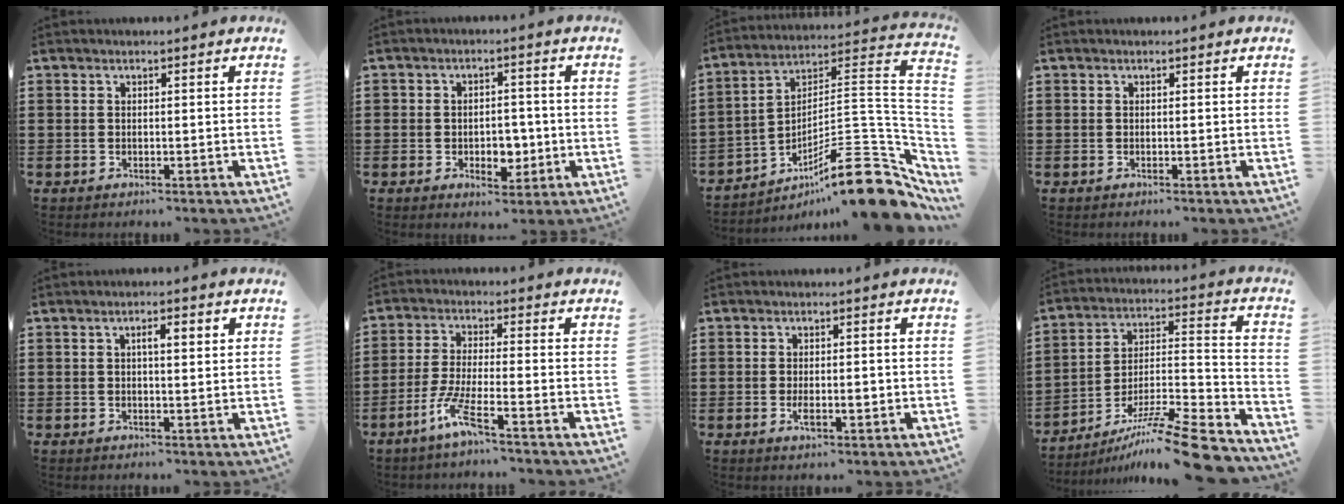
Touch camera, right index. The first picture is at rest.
{"total": 4.4, "force": [-1.2, 3.2, 2.7], "torque": [-0.047, 0.004, -0.025]}
{"total": 15.5, "force": [-9.3, 3.5, 11.9], "torque": [-0.158, 0.029, -0.157]}
{"total": 0.0}
{"total": 2.8, "force": [0.7, 0.7, 2.6], "torque": [-0.042, 0.004, 0.006]}
{"total": 6.4, "force": [-4.0, 0.5, 4.9], "torque": [-0.115, -0.014, -0.079]}
{"total": 3.3, "force": [-0.6, 1.2, 3.1], "torque": [-0.061, -0.001, -0.013]}
{"total": 12.5, "force": [-10.2, 0.8, 7.2], "torque": [-0.097, 0.030, -0.191]}